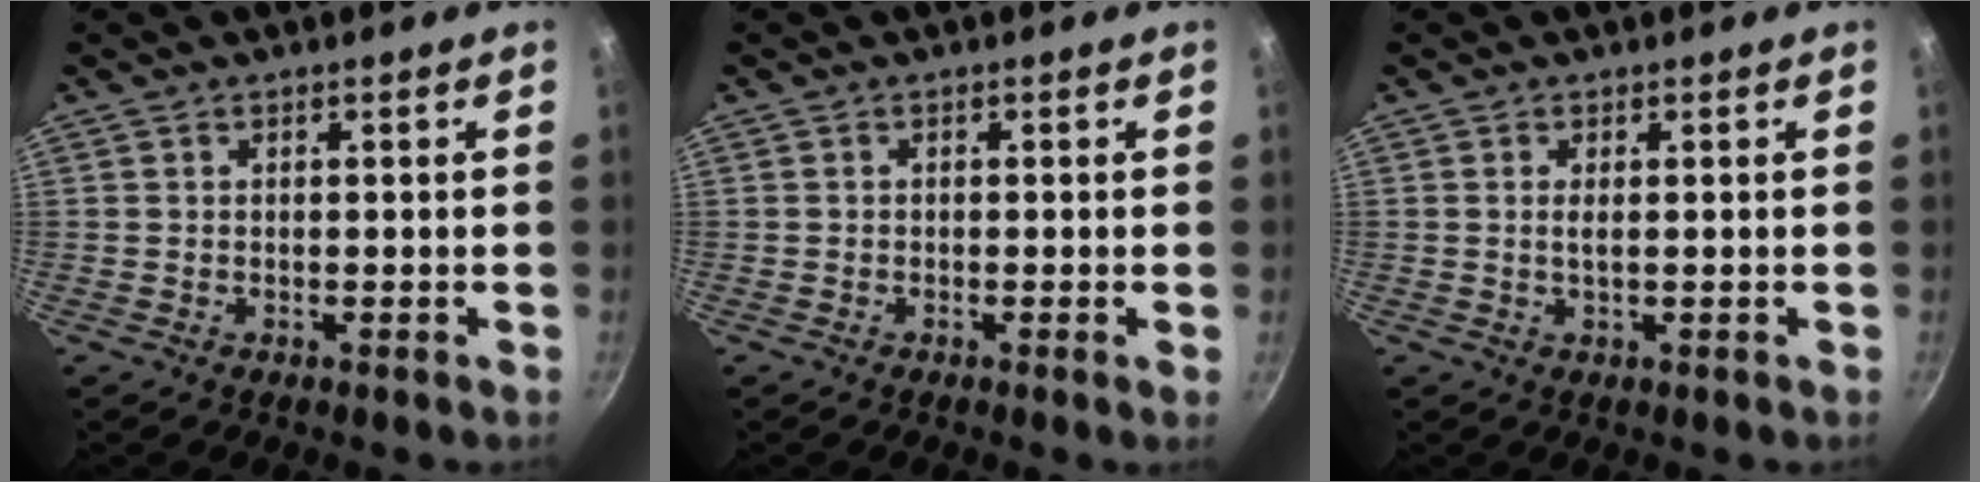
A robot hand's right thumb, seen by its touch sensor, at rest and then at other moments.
{"total": 0.7, "force": [-0.3, -0.1, 0.6], "torque": [-0.012, -0.001, -0.009]}
{"total": 1.3, "force": [0.2, 0.3, 1.2], "torque": [-0.027, -0.002, 0.002]}